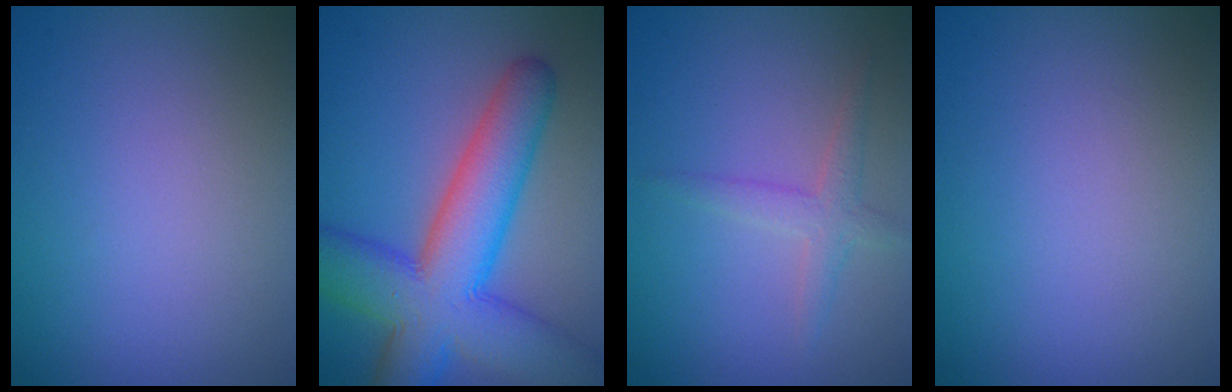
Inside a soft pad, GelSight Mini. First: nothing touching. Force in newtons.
{"total": 11.2, "press": 11.2, "slide": 0.3}
{"total": 2.2, "press": 2.2, "slide": 0.1}
{"total": 0.0}